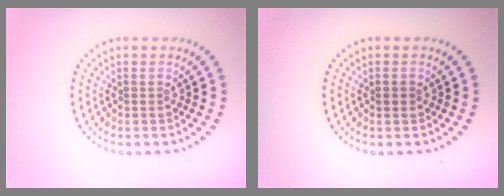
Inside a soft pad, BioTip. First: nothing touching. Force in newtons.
{"total": 0.8, "press": 0.8, "slide": 0.0}